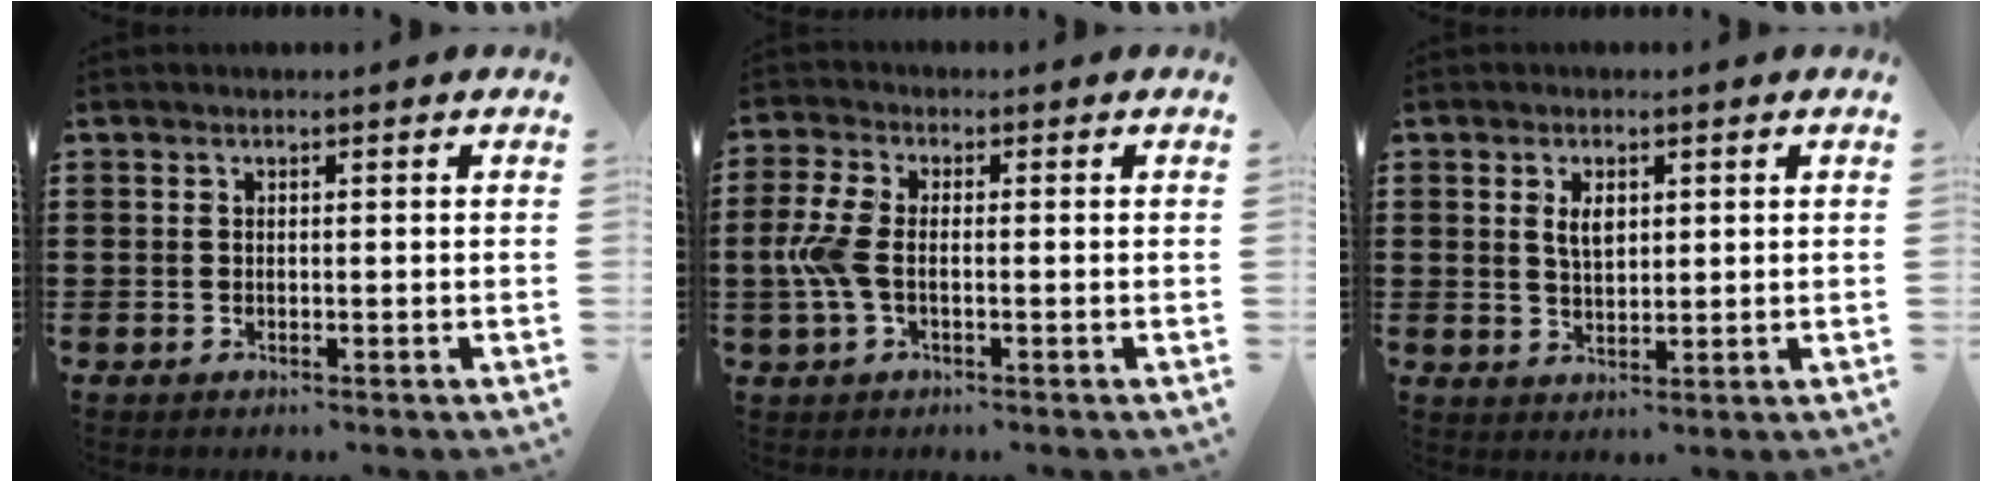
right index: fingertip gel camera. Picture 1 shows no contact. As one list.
[{"total": 5.5, "force": [-0.9, 2.6, 4.8], "torque": [-0.129, -0.007, -0.027]}, {"total": 3.4, "force": [1.1, 1.7, 2.7], "torque": [-0.050, 0.004, 0.017]}]